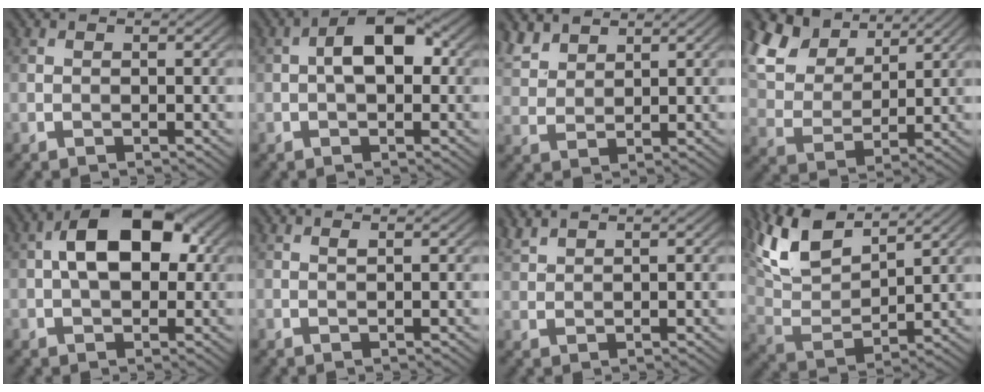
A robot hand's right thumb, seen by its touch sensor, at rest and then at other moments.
{"total": 5.4, "force": [0.3, 2.9, 4.6], "torque": [-0.069, 0.008, -0.003]}
{"total": 4.7, "force": [3.6, 2.2, 2.0], "torque": [-0.055, 0.006, 0.081]}
{"total": 13.0, "force": [7.9, 7.6, 7.0], "torque": [-0.215, 0.024, 0.146]}
{"total": 9.5, "force": [1.4, 5.5, 7.6], "torque": [-0.123, 0.016, 0.012]}
{"total": 0.6, "force": [0.4, 0.1, 0.3], "torque": [-0.007, -0.002, 0.008]}
{"total": 2.3, "force": [2.1, 0.5, 0.9], "torque": [-0.025, 0.005, 0.051]}
{"total": 12.3, "force": [8.3, 4.6, 7.9], "torque": [-0.205, 0.015, 0.164]}